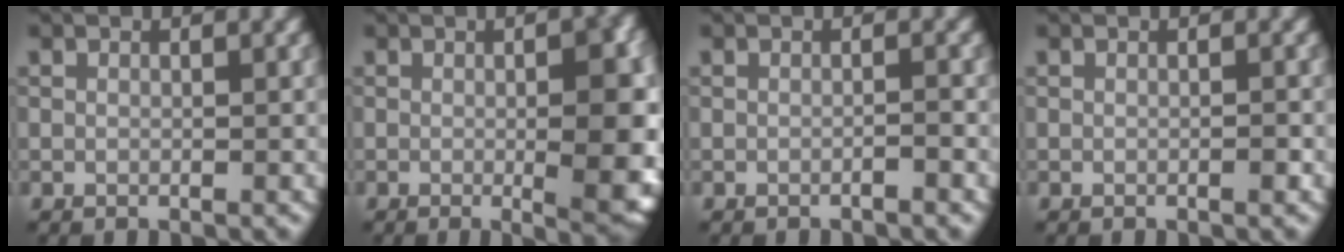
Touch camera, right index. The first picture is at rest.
{"total": 7.6, "force": [-0.4, 1.7, 7.4], "torque": [-0.091, -0.006, 0.002]}
{"total": 0.8, "force": [-0.6, 0.1, 0.6], "torque": [-0.007, 0.003, -0.015]}
{"total": 0.5, "force": [-0.2, 0.0, 0.5], "torque": [-0.009, 0.002, -0.003]}